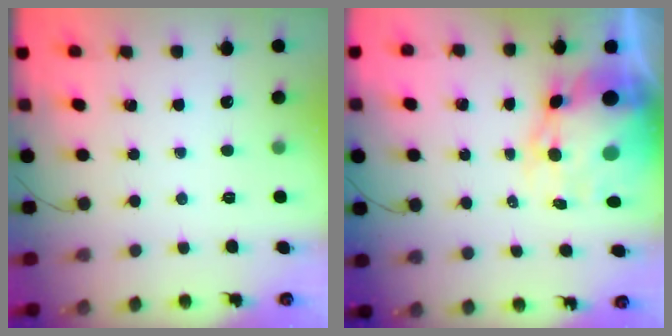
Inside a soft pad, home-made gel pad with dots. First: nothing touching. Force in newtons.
{"total": 14.0, "press": 13.6, "slide": 3.6}